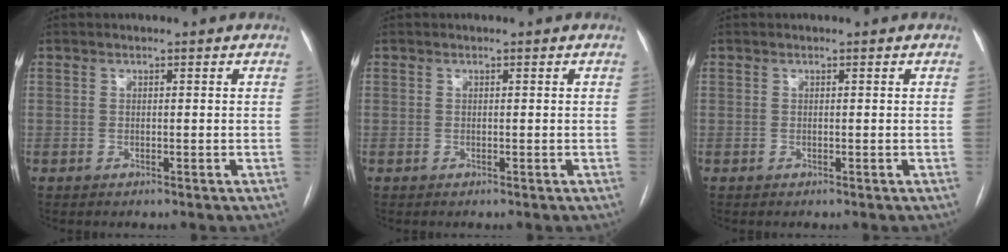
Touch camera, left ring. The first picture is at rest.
{"total": 0.0}
{"total": 0.0}